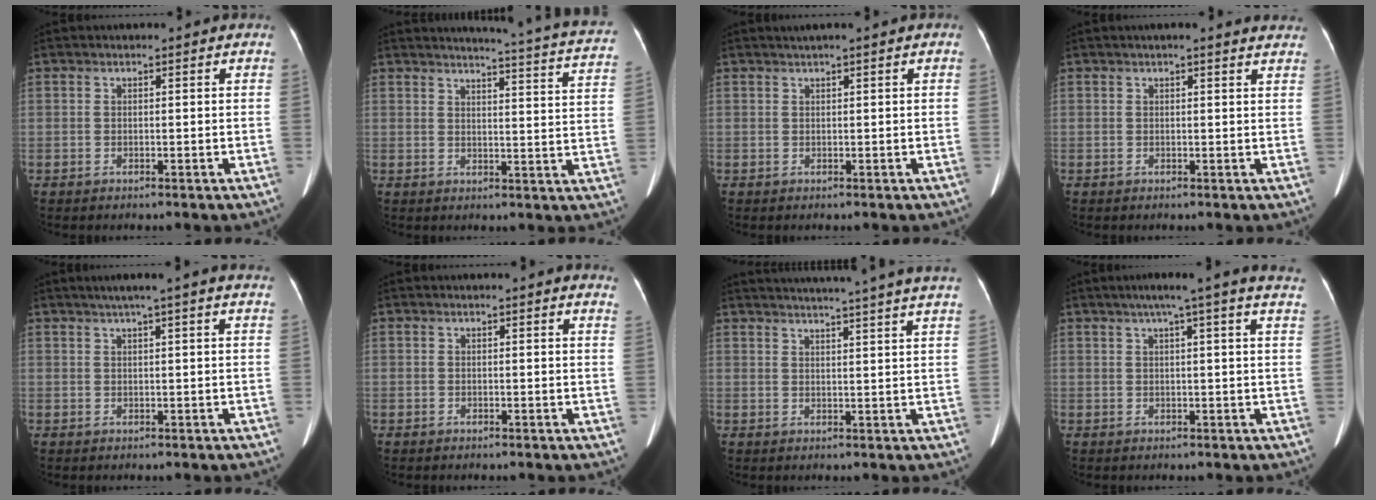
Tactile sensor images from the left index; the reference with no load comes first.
{"total": 18.7, "force": [17.7, -0.1, 6.1], "torque": [-0.077, -0.087, 0.183]}
{"total": 0.8, "force": [0.6, 0.1, 0.6], "torque": [-0.009, 0.017, 0.013]}
{"total": 5.1, "force": [4.6, 1.0, 1.9], "torque": [-0.015, 0.013, 0.033]}
{"total": 6.4, "force": [5.1, -0.8, 3.8], "torque": [-0.051, 0.025, 0.062]}
{"total": 2.7, "force": [2.5, 0.6, 0.6], "torque": [-0.012, -0.009, 0.004]}
{"total": 20.0, "force": [18.3, -1.5, 7.9], "torque": [-0.126, -0.025, 0.225]}
{"total": 13.3, "force": [10.6, -0.6, 8.0], "torque": [-0.117, 0.023, 0.118]}